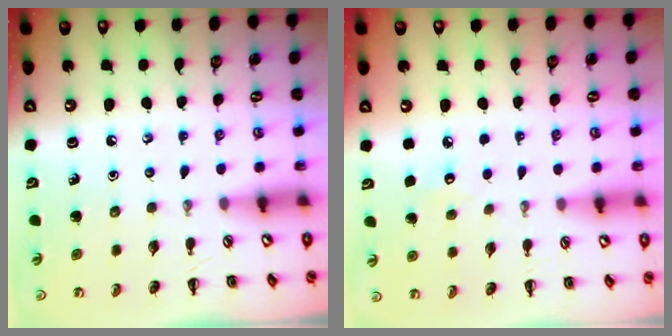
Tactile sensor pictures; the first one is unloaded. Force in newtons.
{"total": 4.4, "press": 4.3, "slide": 1.0}